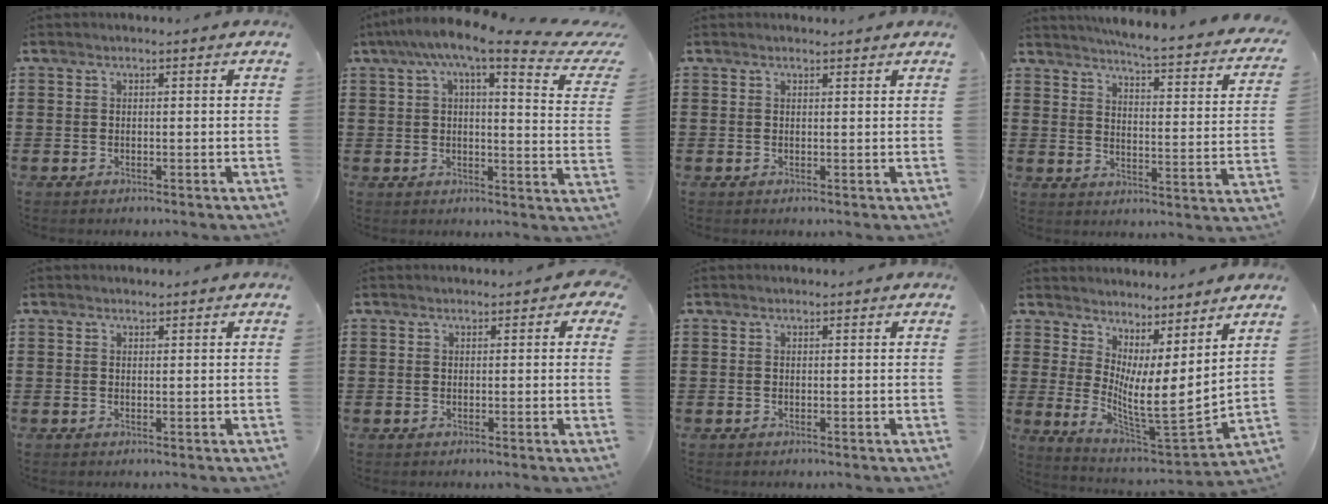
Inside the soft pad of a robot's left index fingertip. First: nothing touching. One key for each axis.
{"total": 8.0, "fx": 5.8, "fy": 0.9, "fz": 5.5, "tx": -0.116, "ty": -0.028, "tz": 0.091}
{"total": 0.5, "fx": 0.5, "fy": 0.2, "fz": 0.0, "tx": -0.001, "ty": 0.002, "tz": 0.011}
{"total": 4.2, "fx": 3.8, "fy": -0.7, "fz": 1.7, "tx": -0.047, "ty": -0.041, "tz": 0.054}
{"total": 0.5, "fx": 0.5, "fy": 0.0, "fz": -0.1, "tx": -0.001, "ty": 0.001, "tz": 0.011}
{"total": 1.2, "fx": 0.4, "fy": 1.1, "fz": 0.4, "tx": -0.004, "ty": 0.004, "tz": 0.004}
{"total": 0.0}
{"total": 6.0, "fx": 2.3, "fy": 1.0, "fz": 5.4, "tx": -0.104, "ty": -0.044, "tz": 0.039}